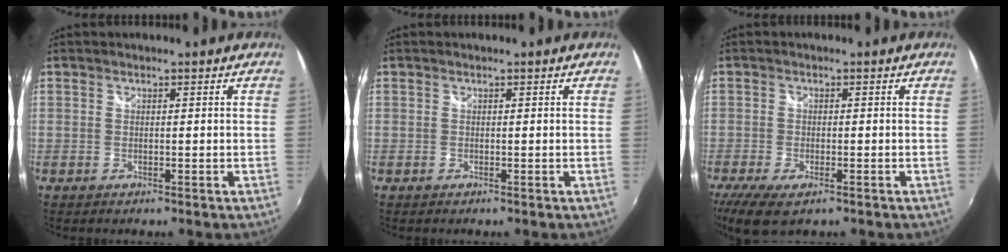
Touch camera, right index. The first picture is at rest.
{"total": 0.0}
{"total": 7.8, "force": [-5.0, 2.9, 5.3], "torque": [-0.122, -0.034, -0.087]}